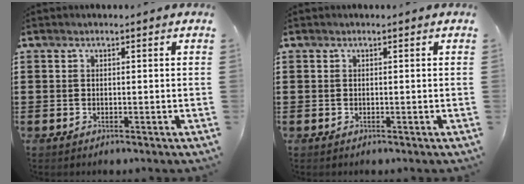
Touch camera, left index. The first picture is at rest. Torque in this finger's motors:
{"motor_torque": [-0.01, 0.01, 0.00, 0.01]}